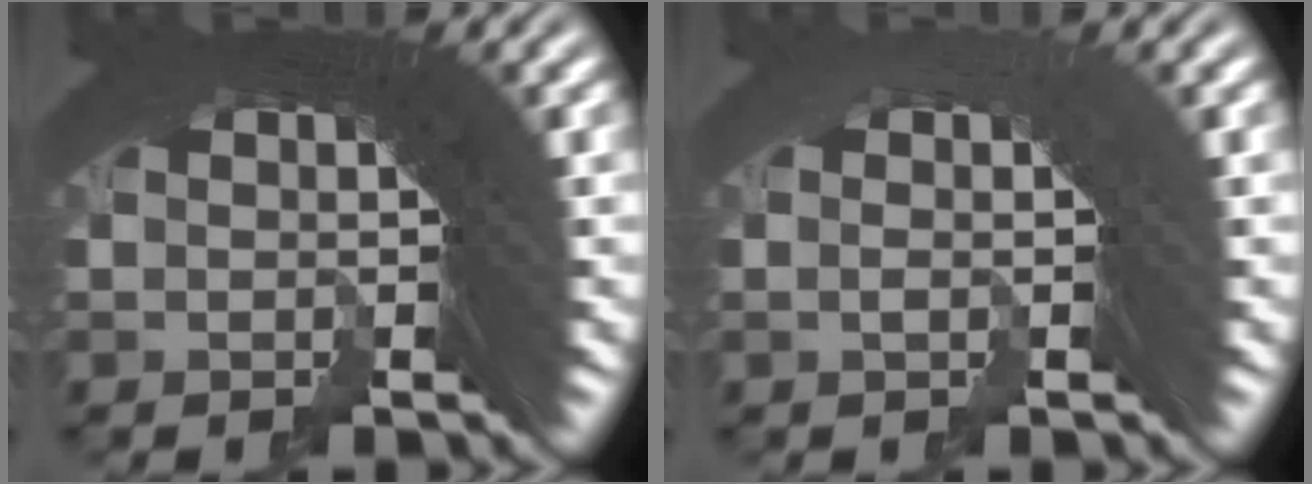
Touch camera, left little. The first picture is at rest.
{"total": 1.1, "force": [-1.0, -0.5, 0.0], "torque": [0.008, 0.007, -0.020]}